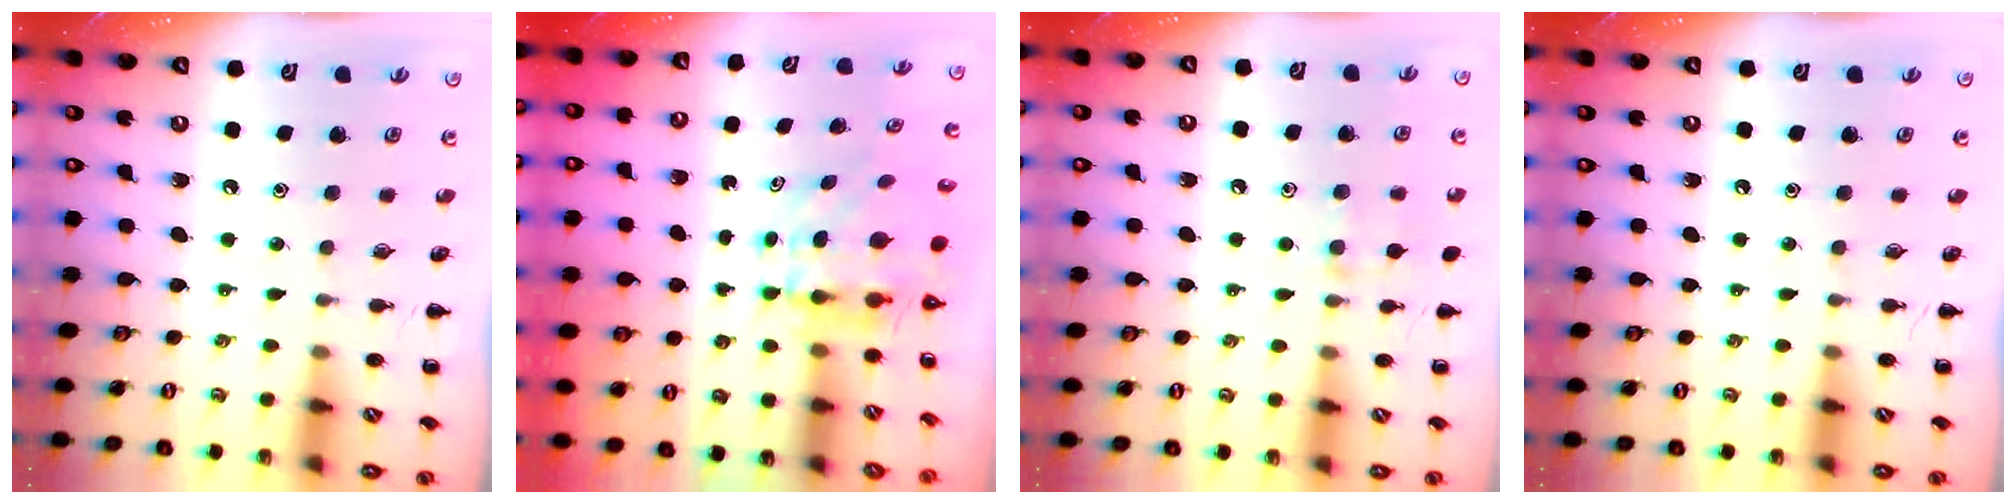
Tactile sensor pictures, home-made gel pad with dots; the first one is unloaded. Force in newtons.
{"total": 5.9, "press": 5.7, "slide": 1.3}
{"total": 6.9, "press": 6.5, "slide": 2.3}
{"total": 0.0}